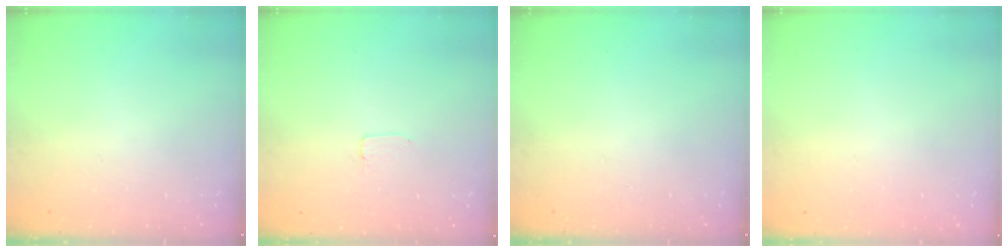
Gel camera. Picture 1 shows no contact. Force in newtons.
{"total": 1.7, "press": 1.7, "slide": 0.1}
{"total": 0.0}
{"total": 0.0}